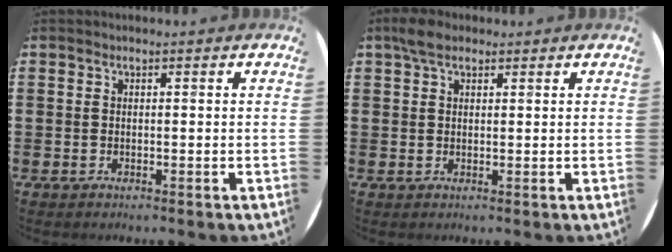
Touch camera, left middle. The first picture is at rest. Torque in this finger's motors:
{"motor_torque": [0.76, -0.85, 0.06, 0.02]}